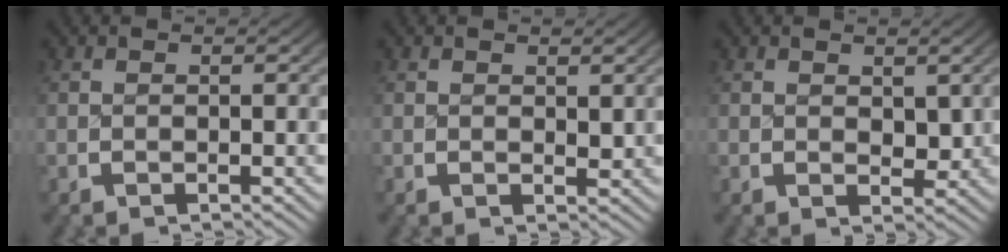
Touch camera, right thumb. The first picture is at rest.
{"total": 0.8, "force": [0.7, 0.4, 0.3], "torque": [0.004, -0.003, 0.016]}
{"total": 1.4, "force": [0.8, 0.9, 0.8], "torque": [-0.005, -0.011, 0.023]}